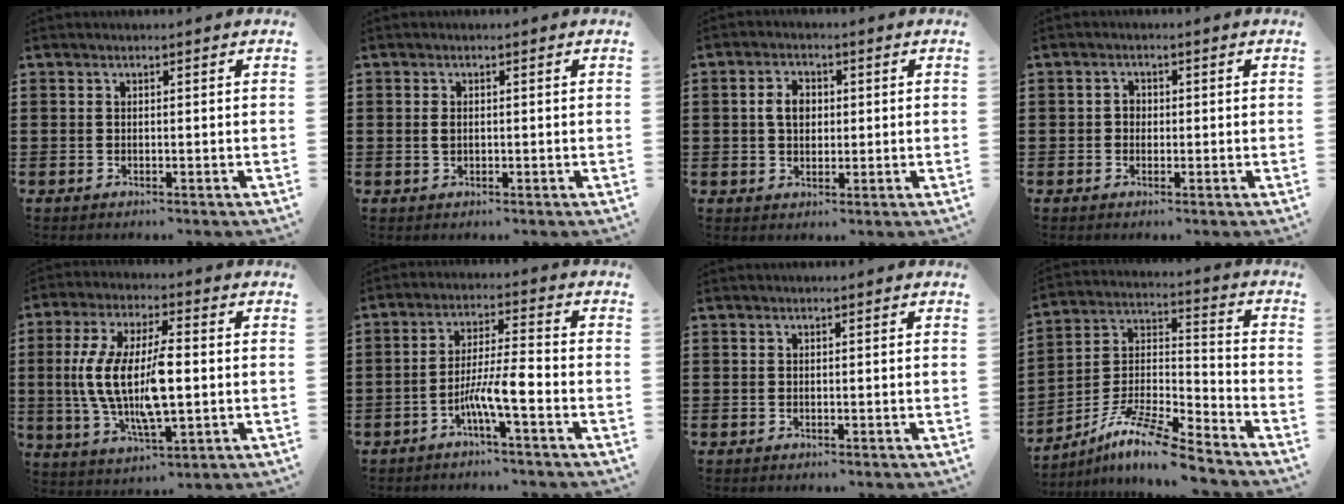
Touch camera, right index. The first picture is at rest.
{"total": 1.3, "force": [0.0, 0.6, 1.2], "torque": [-0.027, 0.001, 0.000]}
{"total": 3.9, "force": [0.3, 2.7, 2.8], "torque": [-0.063, 0.014, 0.004]}
{"total": 1.4, "force": [-0.3, 1.2, 0.6], "torque": [-0.015, 0.004, -0.007]}
{"total": 13.5, "force": [-0.6, 4.9, 12.6], "torque": [-0.281, -0.021, -0.017]}
{"total": 7.1, "force": [-3.4, 0.6, 6.2], "torque": [-0.125, -0.008, -0.066]}
{"total": 0.0}
{"total": 10.1, "force": [-8.6, 1.0, 5.3], "torque": [-0.104, 0.010, -0.173]}